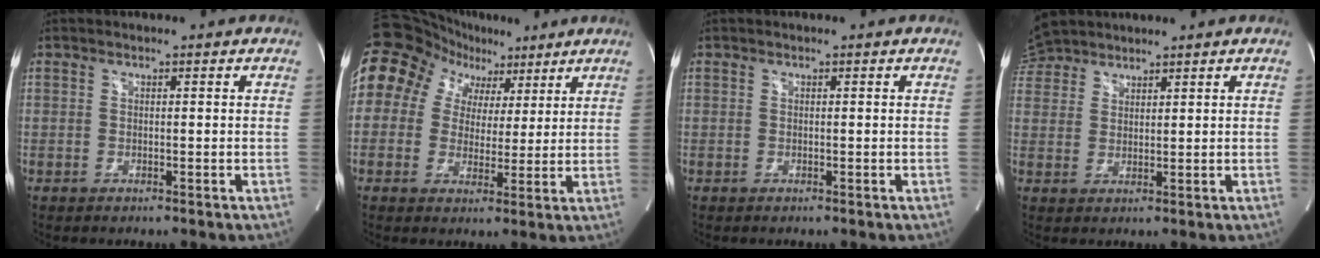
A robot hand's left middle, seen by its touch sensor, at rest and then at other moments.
{"total": 14.4, "force": [7.6, 11.5, 4.4], "torque": [-0.078, 0.072, 0.127]}
{"total": 0.0}
{"total": 5.6, "force": [5.2, 1.9, 0.6], "torque": [-0.026, 0.022, 0.110]}